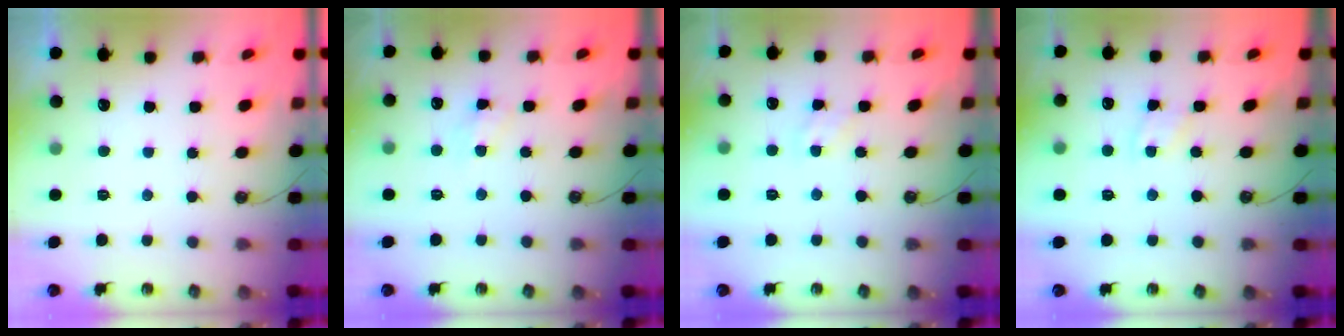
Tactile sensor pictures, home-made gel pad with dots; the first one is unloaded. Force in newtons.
{"total": 5.3, "press": 5.3, "slide": 0.6}
{"total": 1.7, "press": 1.7, "slide": 0.3}
{"total": 2.9, "press": 2.9, "slide": 0.5}